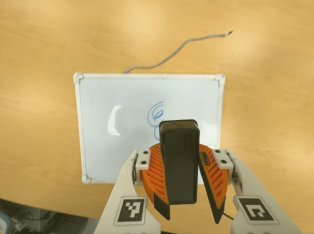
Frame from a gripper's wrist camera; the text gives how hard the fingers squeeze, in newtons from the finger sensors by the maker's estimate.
{"total": 10.0, "left": 10.1, "right": 9.9}